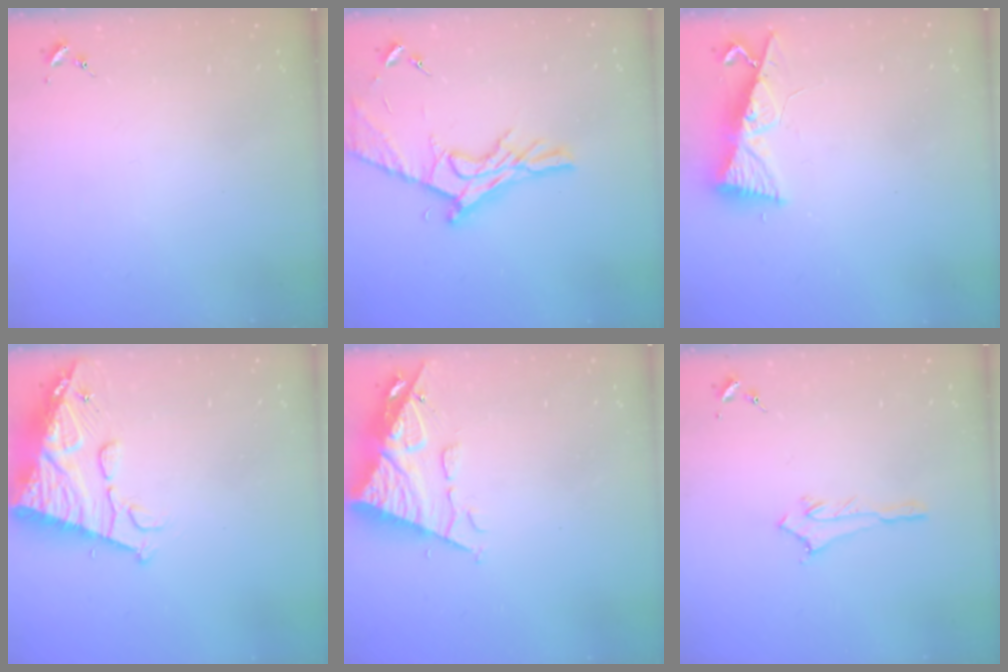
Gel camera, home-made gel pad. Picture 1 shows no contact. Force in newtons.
{"total": 13.9, "press": 13.9, "slide": 0.7}
{"total": 8.5, "press": 8.5, "slide": 1.0}
{"total": 14.9, "press": 14.8, "slide": 1.5}
{"total": 13.0, "press": 12.9, "slide": 1.4}
{"total": 2.9, "press": 2.8, "slide": 0.4}